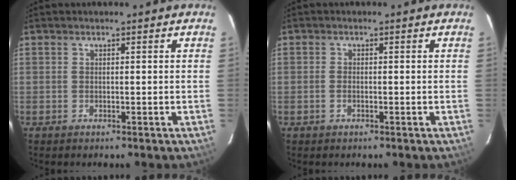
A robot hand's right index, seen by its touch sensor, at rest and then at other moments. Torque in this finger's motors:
{"motor_torque": [-0.24, -0.01, -0.04, 0.00]}